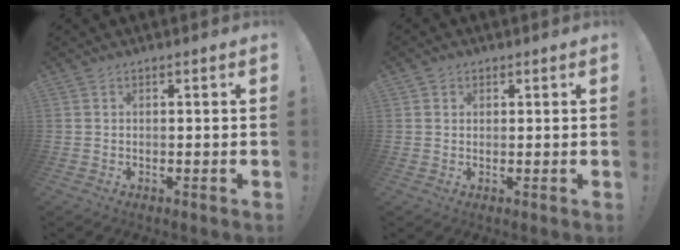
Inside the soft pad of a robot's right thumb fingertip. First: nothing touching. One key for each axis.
{"total": 1.7, "fx": 0.7, "fy": 1.5, "fz": 0.2, "tx": 0.011, "ty": -0.006, "tz": 0.010}